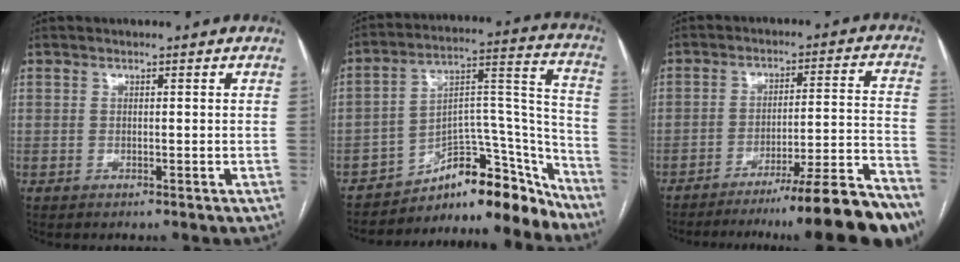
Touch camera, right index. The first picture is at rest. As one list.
[{"total": 16.9, "force": [-14.8, 5.4, 6.2], "torque": [-0.051, 0.082, -0.217]}, {"total": 18.8, "force": [-16.0, -1.0, 9.8], "torque": [-0.080, 0.010, -0.233]}]